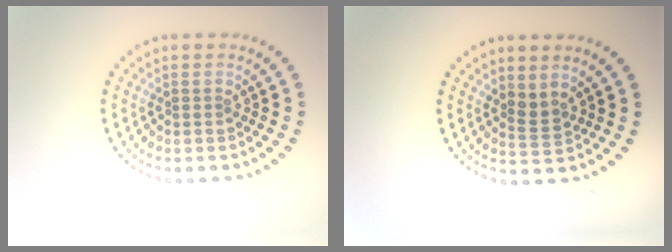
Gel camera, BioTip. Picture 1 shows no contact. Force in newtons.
{"total": 1.6, "press": 1.2, "slide": 1.1}